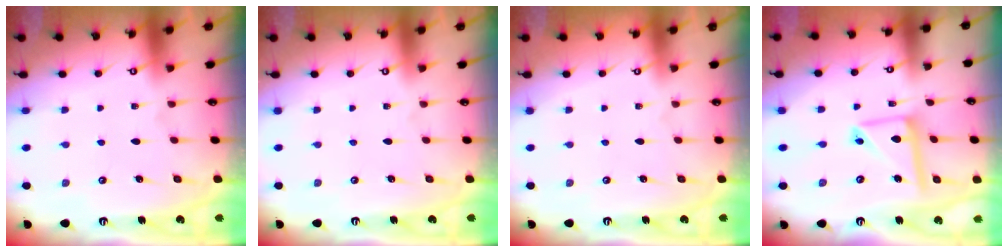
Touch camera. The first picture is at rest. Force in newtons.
{"total": 0.0}
{"total": 0.8, "press": 0.7, "slide": 0.4}
{"total": 11.7, "press": 11.6, "slide": 1.2}